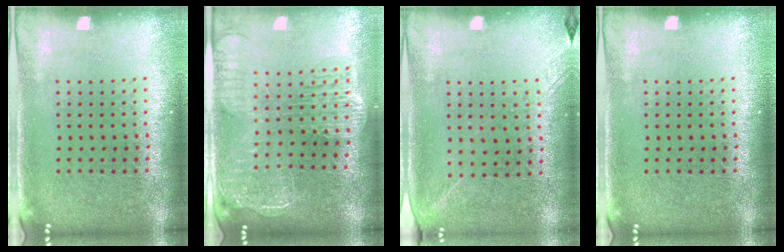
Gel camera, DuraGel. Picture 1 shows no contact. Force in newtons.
{"total": 2.7, "press": 2.3, "slide": 1.4}
{"total": 1.2, "press": 0.9, "slide": 0.8}
{"total": 0.0}